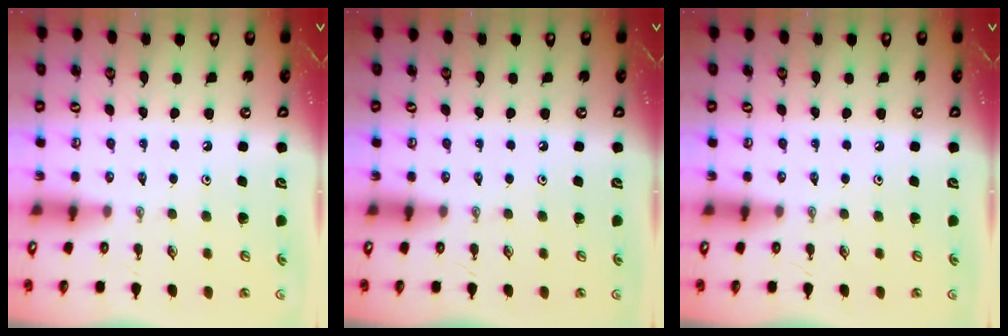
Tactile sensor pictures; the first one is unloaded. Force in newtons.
{"total": 0.0}
{"total": 0.0}